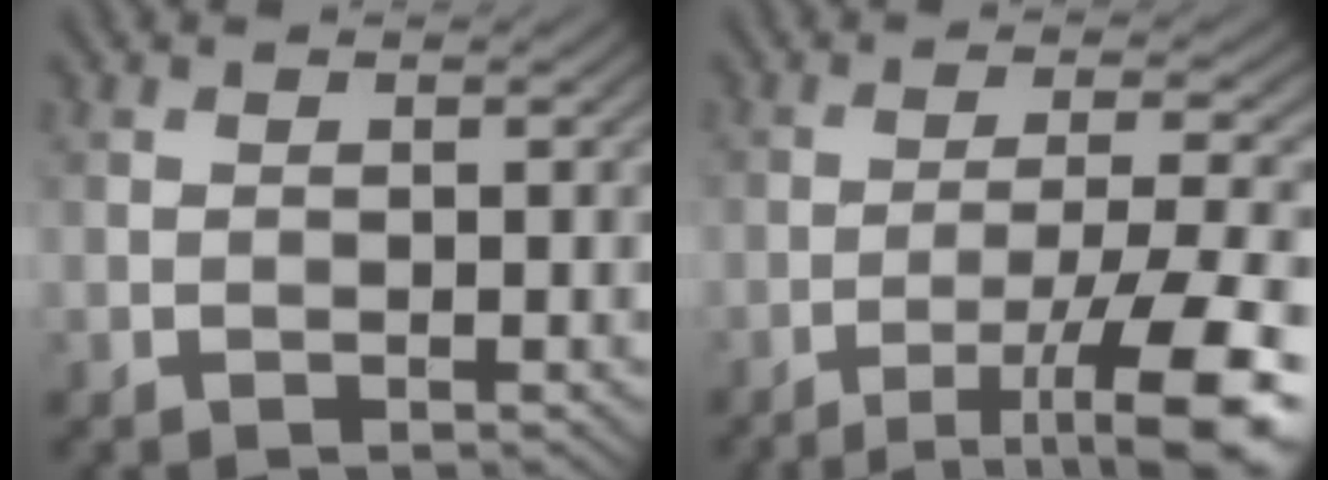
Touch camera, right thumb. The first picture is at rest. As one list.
[{"total": 12.3, "force": [-7.1, 2.1, 9.8], "torque": [-0.162, 0.003, -0.101]}]